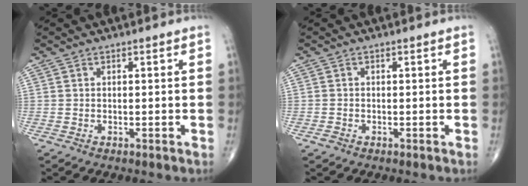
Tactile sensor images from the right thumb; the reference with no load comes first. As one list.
[{"total": 0.9, "force": [-0.5, 0.6, 0.3], "torque": [-0.007, 0.001, -0.012]}]